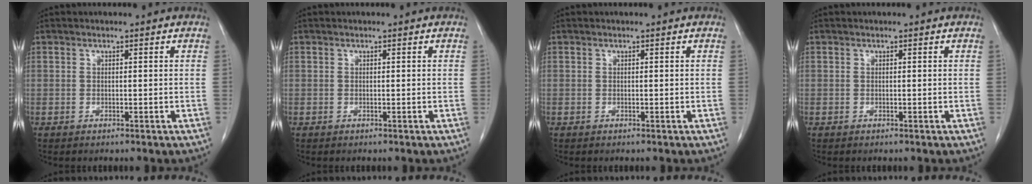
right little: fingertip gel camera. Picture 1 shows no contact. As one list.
[{"total": 0.0}, {"total": 0.0}, {"total": 0.0}]